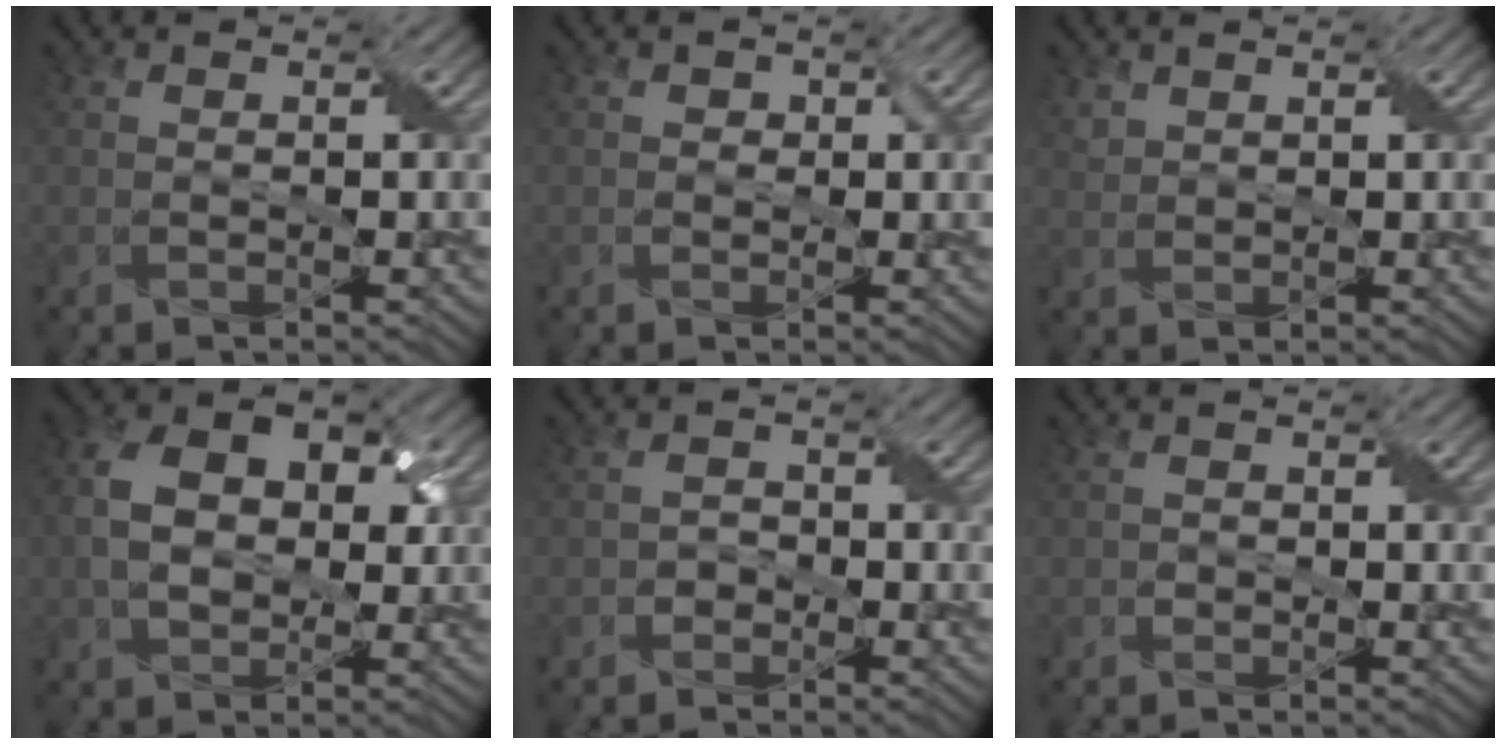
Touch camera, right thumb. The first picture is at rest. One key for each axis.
{"total": 1.2, "fx": 0.1, "fy": 1.1, "fz": 0.4, "tx": -0.005, "ty": -0.002, "tz": 0.000}
{"total": 1.5, "fx": 1.3, "fy": 0.7, "fz": 0.3, "tx": -0.016, "ty": 0.003, "tz": 0.030}
{"total": 9.9, "fx": 1.0, "fy": 6.7, "fz": 7.1, "tx": -0.148, "ty": 0.013, "tz": 0.013}
{"total": 1.5, "fx": -0.8, "fy": 1.2, "fz": 0.4, "tx": -0.006, "ty": 0.003, "tz": -0.017}
{"total": 0.9, "fx": -0.2, "fy": 0.8, "fz": 0.3, "tx": -0.007, "ty": -0.003, "tz": -0.006}